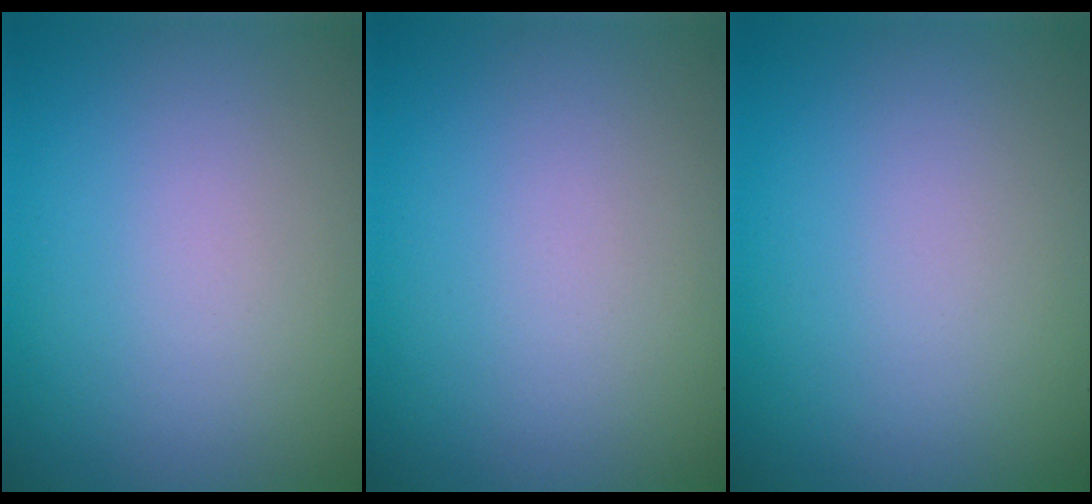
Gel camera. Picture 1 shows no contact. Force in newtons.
{"total": 0.0}
{"total": 0.0}